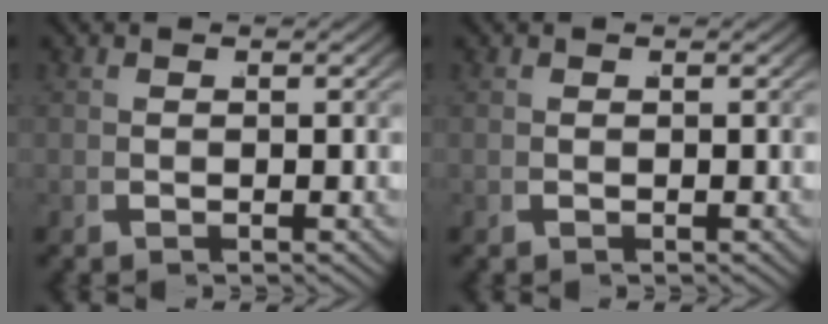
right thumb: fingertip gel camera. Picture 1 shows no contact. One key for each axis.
{"total": 0.0}